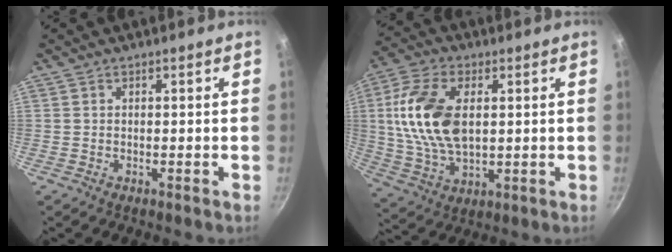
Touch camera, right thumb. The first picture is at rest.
{"total": 16.1, "force": [2.5, 9.3, 12.9], "torque": [-0.241, -0.003, 0.047]}